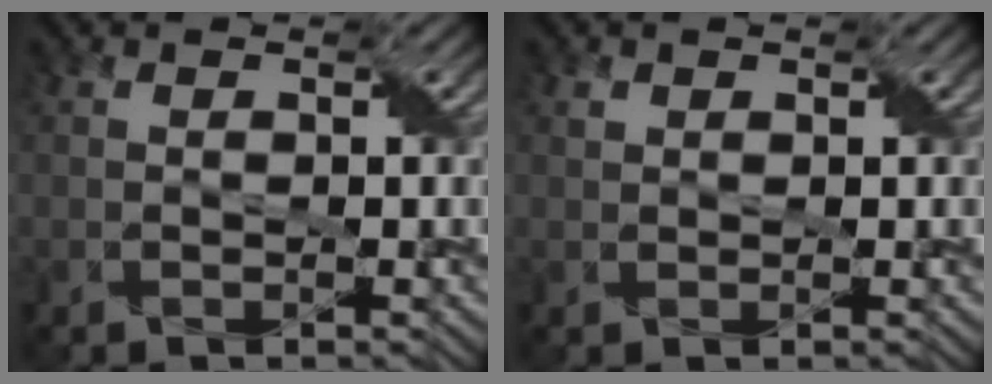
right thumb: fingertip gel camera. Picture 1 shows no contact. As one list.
[{"total": 0.6, "force": [0.4, 0.4, 0.0], "torque": [-0.005, -0.001, 0.008]}]